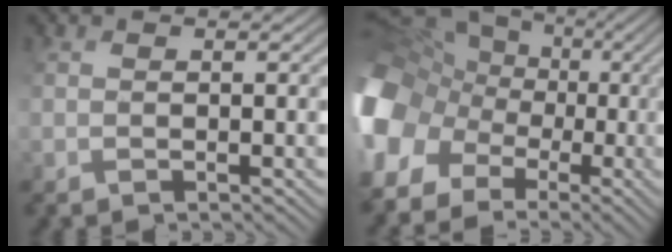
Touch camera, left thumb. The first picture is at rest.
{"total": 15.6, "force": [-2.9, 13.4, 7.6], "torque": [-0.251, -0.011, -0.061]}